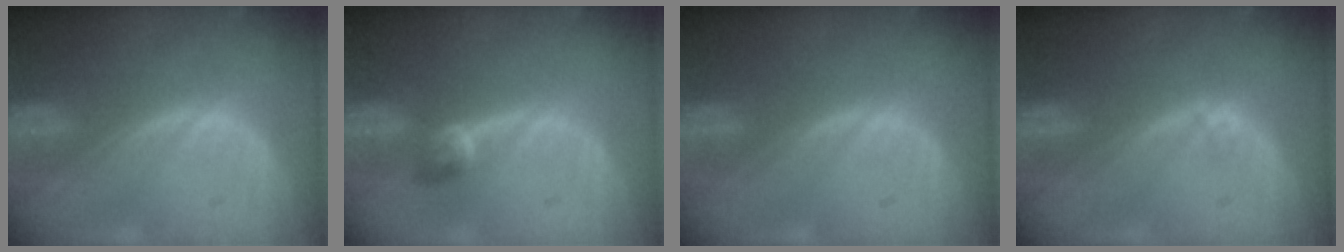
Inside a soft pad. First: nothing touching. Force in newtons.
{"total": 2.8, "press": 2.5, "slide": 1.3}
{"total": 0.0}
{"total": 0.7, "press": 0.6, "slide": 0.3}